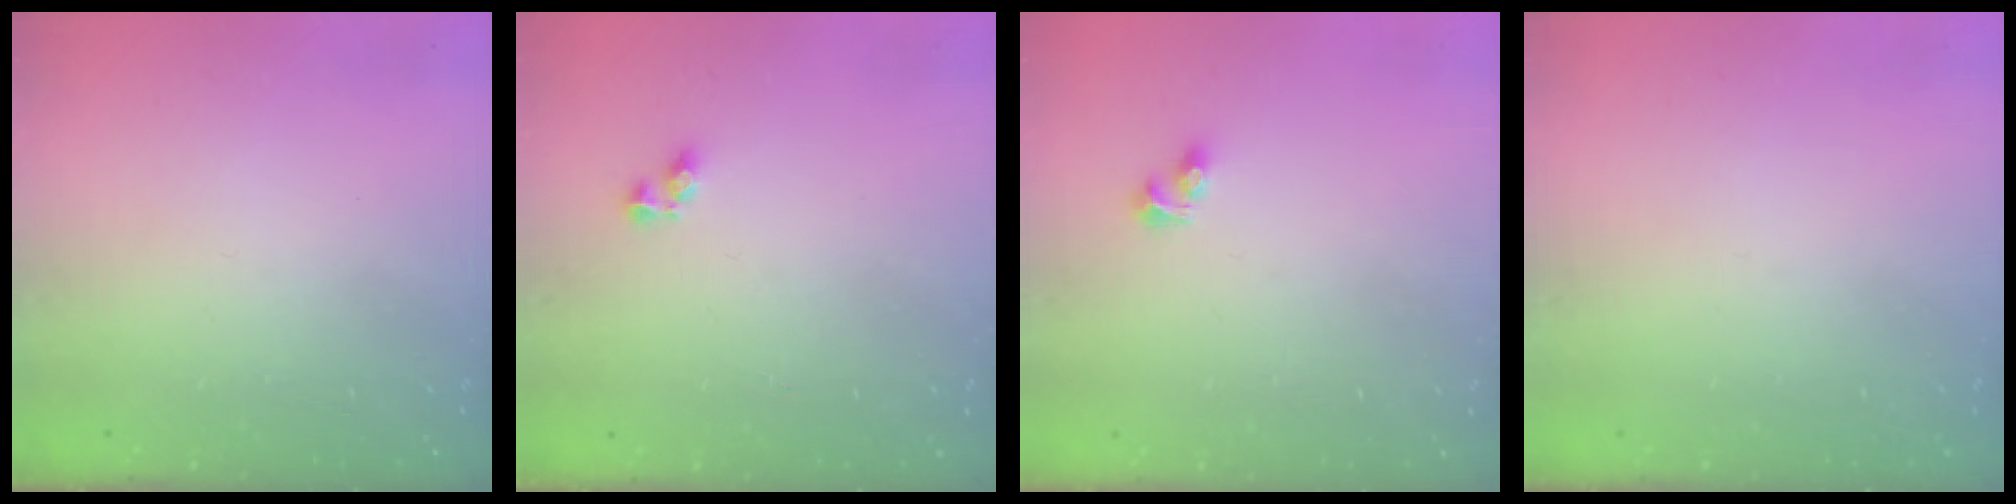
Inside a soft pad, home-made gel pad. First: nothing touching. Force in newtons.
{"total": 3.8, "press": 3.8, "slide": 0.6}
{"total": 4.5, "press": 4.0, "slide": 2.0}
{"total": 0.0}